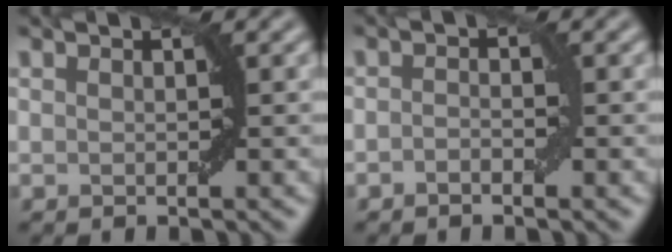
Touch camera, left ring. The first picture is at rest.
{"total": 1.0, "force": [-0.6, 0.3, 0.7], "torque": [-0.012, 0.004, -0.011]}